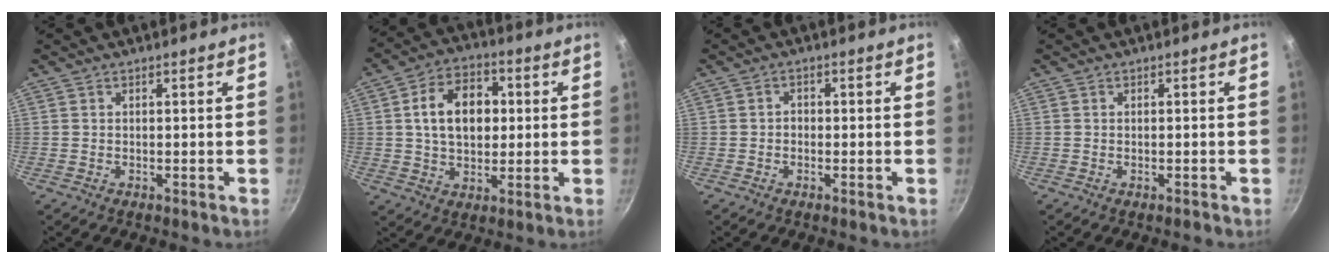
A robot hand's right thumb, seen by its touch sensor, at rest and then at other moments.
{"total": 13.0, "force": [1.7, 9.0, 9.2], "torque": [-0.120, 0.015, 0.020]}
{"total": 1.4, "force": [-0.4, 1.2, 0.7], "torque": [-0.008, 0.007, -0.009]}
{"total": 0.6, "force": [-0.5, 0.1, 0.4], "torque": [-0.009, 0.005, -0.008]}